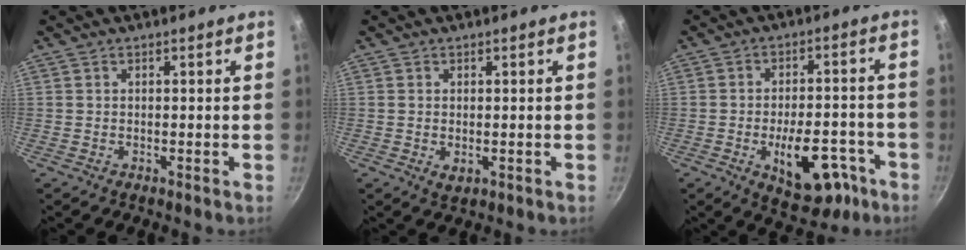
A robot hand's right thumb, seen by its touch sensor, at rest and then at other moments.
{"total": 1.9, "force": [-0.2, 1.2, 1.5], "torque": [-0.025, -0.006, -0.001]}
{"total": 13.6, "force": [-5.4, 7.1, 10.2], "torque": [-0.110, 0.029, -0.062]}